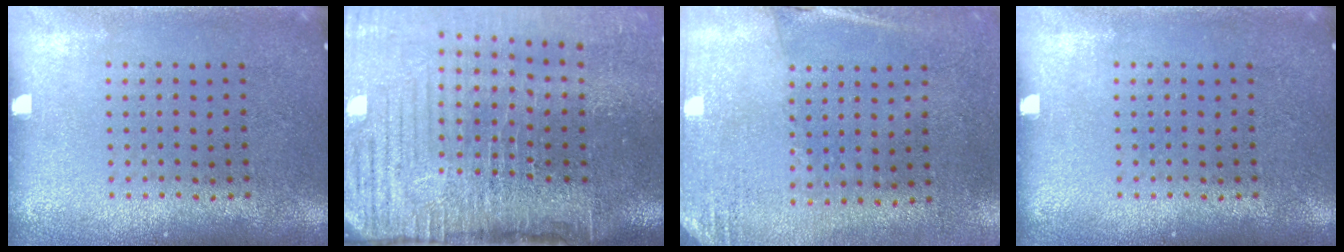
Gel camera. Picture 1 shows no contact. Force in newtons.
{"total": 4.9, "press": 4.0, "slide": 2.8}
{"total": 2.6, "press": 2.3, "slide": 1.2}
{"total": 0.0}